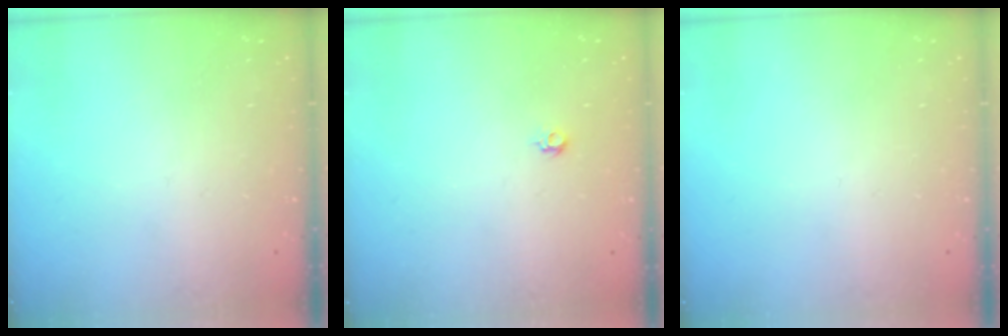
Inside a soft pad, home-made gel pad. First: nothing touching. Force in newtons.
{"total": 3.7, "press": 3.6, "slide": 0.8}
{"total": 0.0}